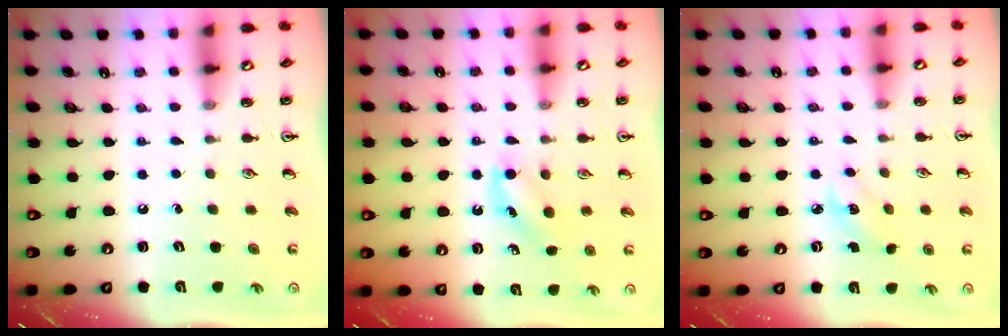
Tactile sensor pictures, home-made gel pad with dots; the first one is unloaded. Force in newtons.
{"total": 5.2, "press": 5.0, "slide": 1.6}
{"total": 2.6, "press": 2.5, "slide": 0.8}